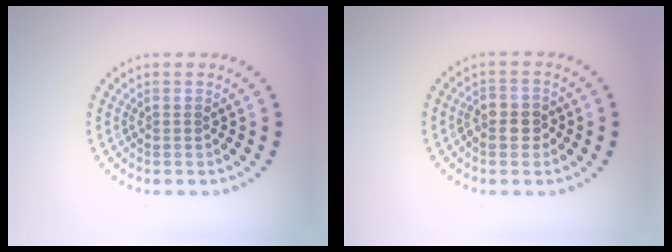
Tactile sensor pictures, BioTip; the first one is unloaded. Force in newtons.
{"total": 2.6, "press": 2.4, "slide": 0.7}